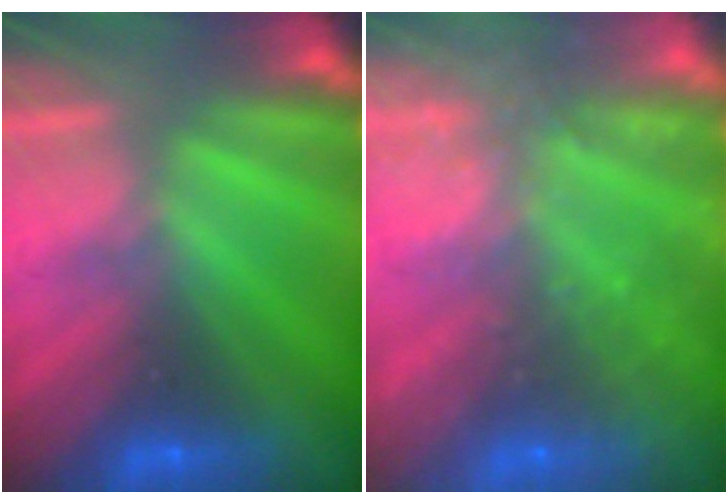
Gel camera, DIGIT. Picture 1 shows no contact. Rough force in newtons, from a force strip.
{"total": 6.9}